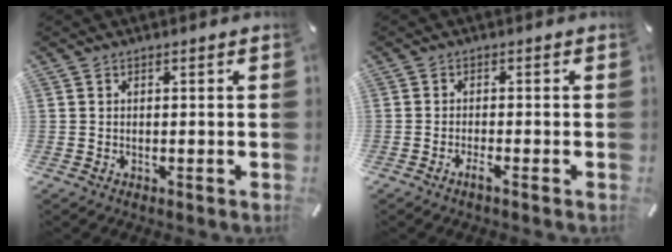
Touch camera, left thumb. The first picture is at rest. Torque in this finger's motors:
{"motor_torque": [-0.22, -0.28, 0.20, 0.21, 0.10]}